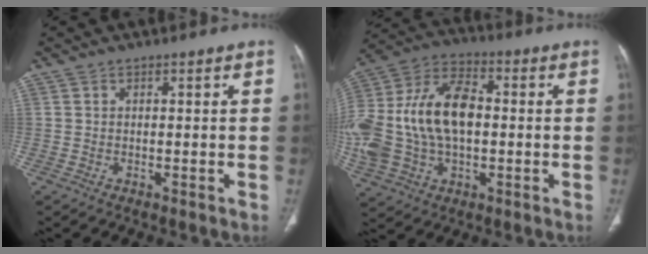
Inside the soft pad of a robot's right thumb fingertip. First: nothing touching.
{"total": 24.4, "force": [-0.1, 15.2, 19.1], "torque": [-0.421, 0.023, 0.005]}